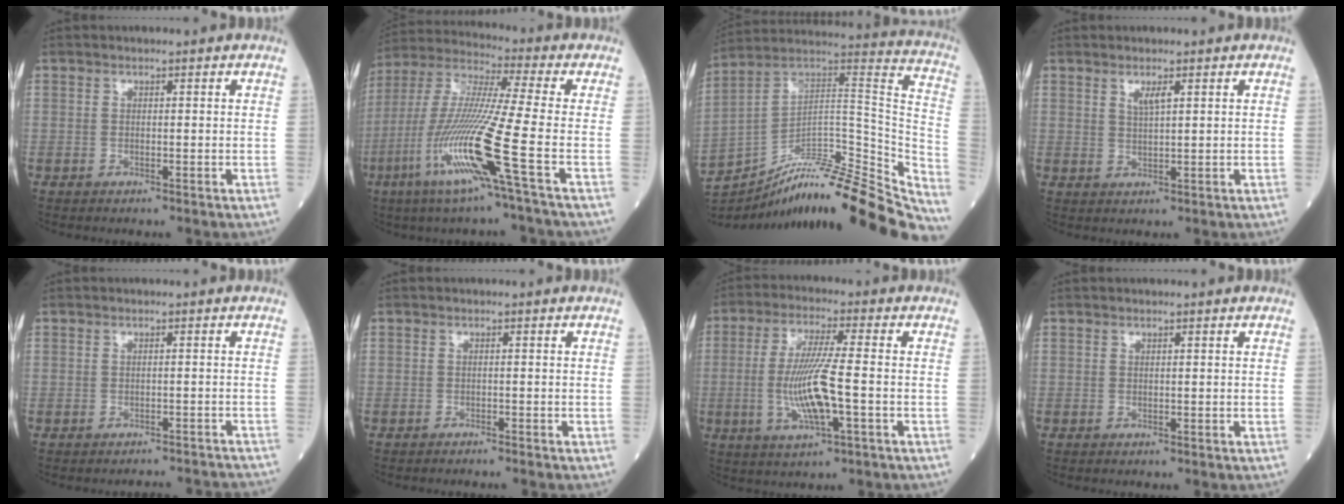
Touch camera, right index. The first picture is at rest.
{"total": 16.7, "force": [-6.5, -1.5, 15.3], "torque": [-0.328, -0.028, -0.133]}
{"total": 31.7, "force": [-27.6, 3.1, 15.3], "torque": [-0.161, 0.011, -0.401]}
{"total": 2.0, "force": [1.1, 0.3, 1.7], "torque": [-0.038, -0.001, 0.023]}
{"total": 5.9, "force": [-5.8, 0.8, 0.2], "torque": [0.001, 0.009, -0.057]}
{"total": 2.5, "force": [-2.3, -0.2, 1.0], "torque": [-0.016, 0.001, -0.028]}
{"total": 10.0, "force": [-1.8, 0.6, 9.8], "torque": [-0.205, -0.007, -0.036]}
{"total": 0.0}